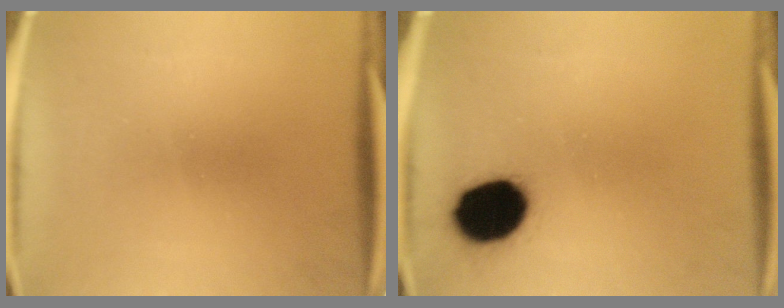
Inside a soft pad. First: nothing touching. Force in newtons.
{"total": 14.4}